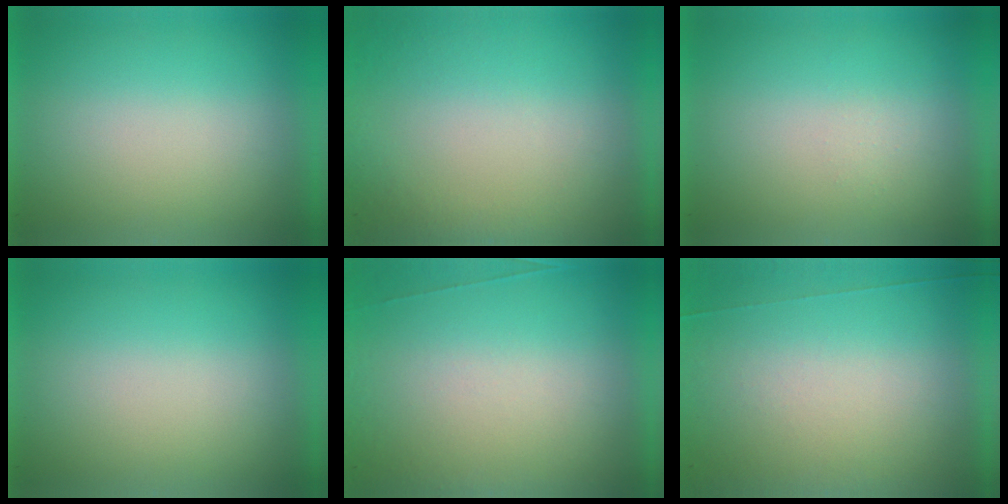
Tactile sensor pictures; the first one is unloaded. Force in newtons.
{"total": 8.1}
{"total": 1.3}
{"total": 0.0}
{"total": 6.6}
{"total": 7.1}